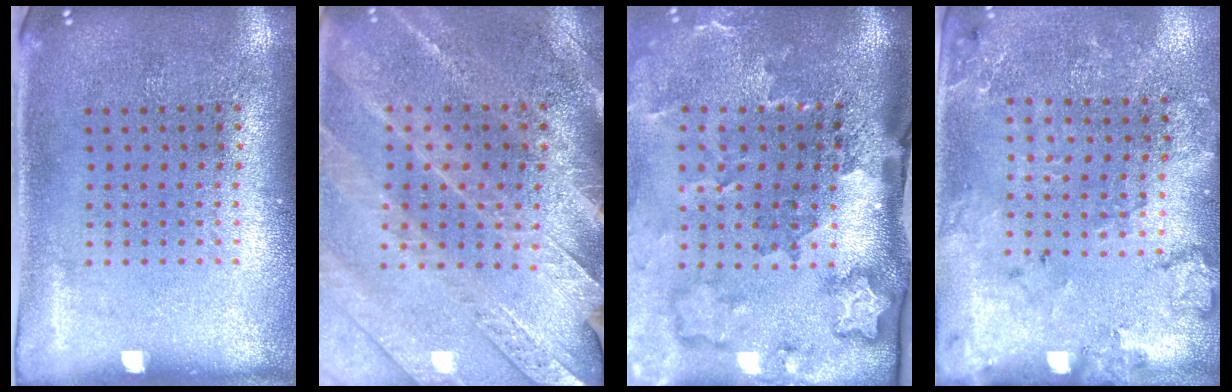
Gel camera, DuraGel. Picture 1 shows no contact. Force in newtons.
{"total": 2.9, "press": 2.8, "slide": 0.4}
{"total": 3.5, "press": 2.3, "slide": 2.6}
{"total": 1.8, "press": 1.7, "slide": 0.6}